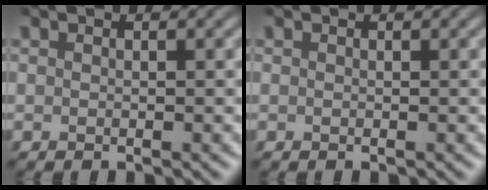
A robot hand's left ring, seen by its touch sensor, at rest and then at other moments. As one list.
[{"total": 0.0}]